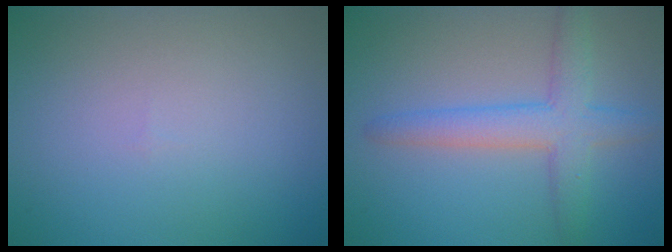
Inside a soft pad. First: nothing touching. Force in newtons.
{"total": 4.5, "press": 4.5, "slide": 0.2}